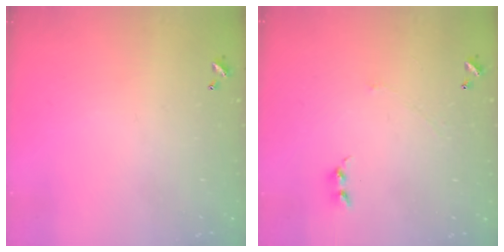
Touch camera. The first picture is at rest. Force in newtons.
{"total": 1.1, "press": 0.9, "slide": 0.6}